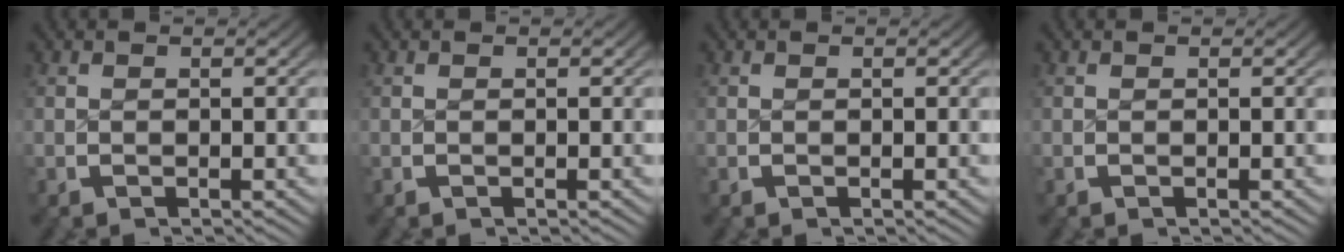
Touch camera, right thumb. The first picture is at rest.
{"total": 0.0}
{"total": 0.0}
{"total": 0.0}